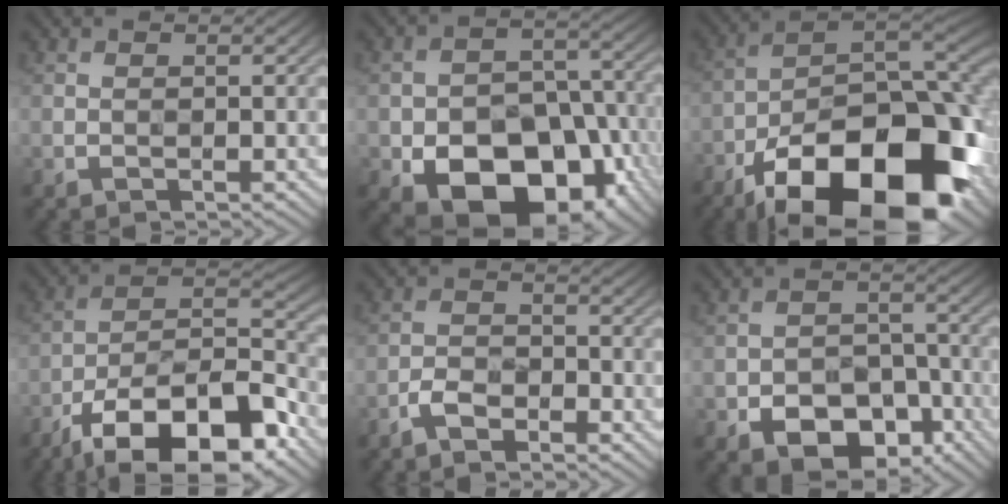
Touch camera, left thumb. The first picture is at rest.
{"total": 16.3, "force": [-7.5, 10.6, 9.8], "torque": [-0.156, -0.026, -0.115]}
{"total": 22.3, "force": [-11.9, 9.9, 16.1], "torque": [-0.261, -0.028, -0.186]}
{"total": 18.1, "force": [-12.1, 6.9, 11.5], "torque": [-0.197, -0.008, -0.204]}
{"total": 3.1, "force": [-2.3, 1.2, 1.6], "torque": [-0.032, 0.006, -0.055]}
{"total": 10.5, "force": [-5.9, 6.3, 5.9], "torque": [-0.100, -0.011, -0.096]}